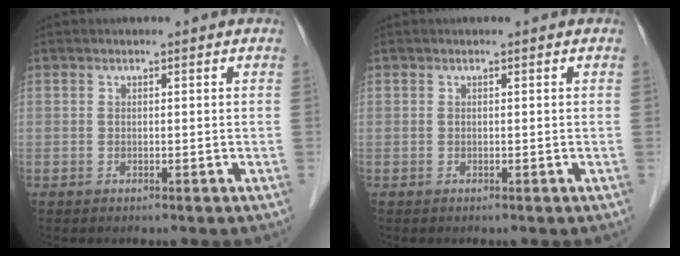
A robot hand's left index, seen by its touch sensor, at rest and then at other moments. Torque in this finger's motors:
{"motor_torque": [0.00, 0.00, 0.00, 0.00]}